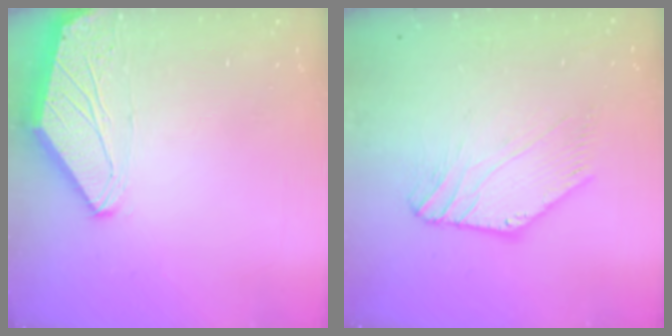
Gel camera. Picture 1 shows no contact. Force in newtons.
{"total": 3.3, "press": 3.3, "slide": 0.6}